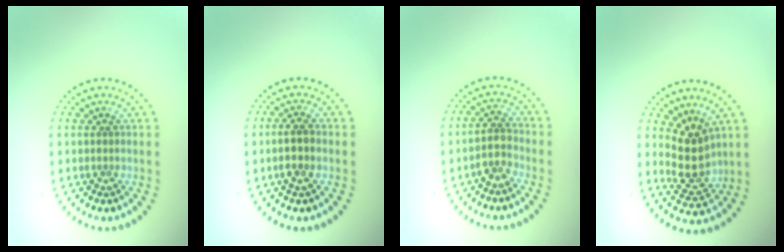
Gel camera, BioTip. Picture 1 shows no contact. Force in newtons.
{"total": 2.2, "press": 2.1, "slide": 0.7}
{"total": 1.8, "press": 1.7, "slide": 0.6}
{"total": 3.7, "press": 3.4, "slide": 1.5}